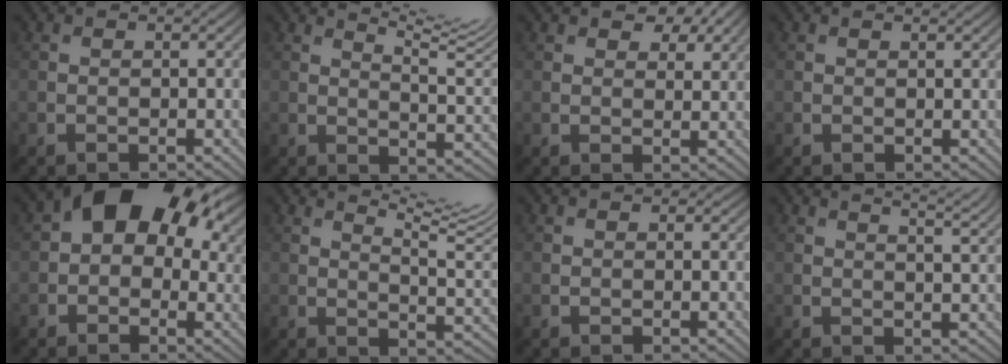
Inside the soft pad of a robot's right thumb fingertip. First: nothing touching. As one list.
[{"total": 10.7, "force": [7.3, 2.3, 7.4], "torque": [-0.108, 0.011, 0.103]}, {"total": 4.6, "force": [3.3, 2.5, 2.0], "torque": [-0.032, -0.001, 0.057]}, {"total": 0.8, "force": [0.8, 0.1, 0.2], "torque": [-0.002, -0.002, 0.013]}, {"total": 14.7, "force": [4.7, 10.1, 9.6], "torque": [-0.124, 0.014, 0.080]}, {"total": 11.7, "force": [7.6, 2.6, 8.5], "torque": [-0.132, 0.015, 0.110]}, {"total": 1.0, "force": [0.6, 0.6, 0.4], "torque": [-0.008, -0.003, 0.008]}, {"total": 6.8, "force": [5.1, 1.7, 4.1], "torque": [-0.037, 0.019, 0.056]}]